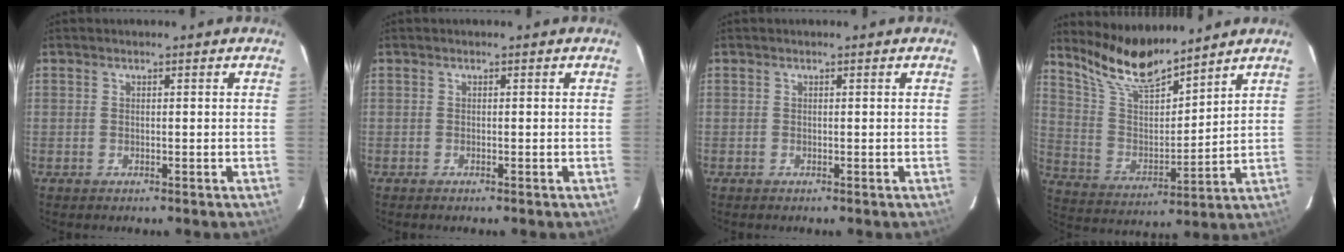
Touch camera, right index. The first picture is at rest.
{"total": 0.0}
{"total": 0.0}
{"total": 13.0, "force": [11.4, 2.3, 5.8], "torque": [-0.120, -0.006, 0.224]}